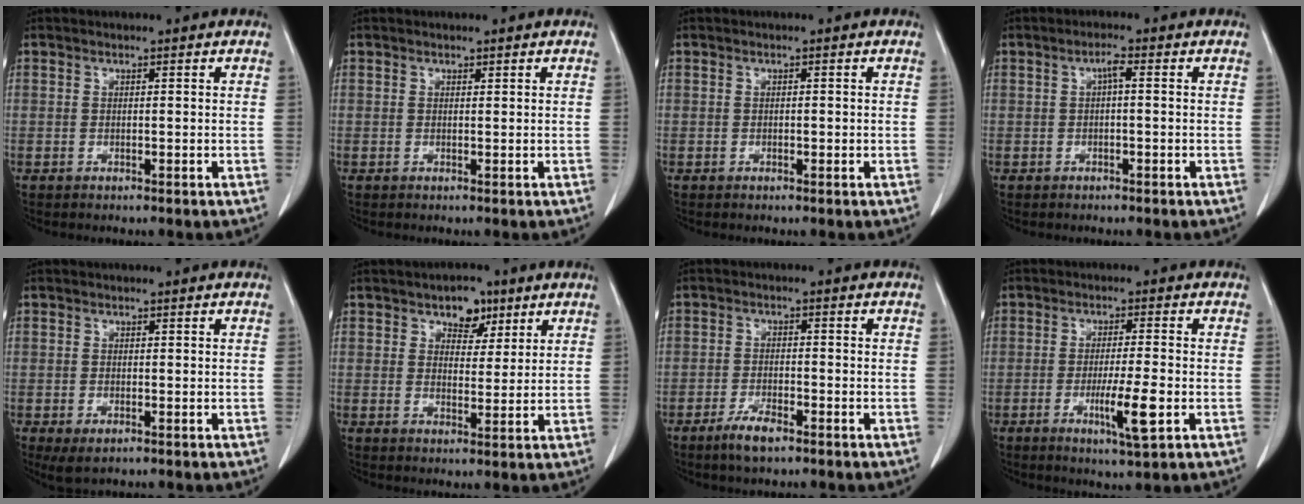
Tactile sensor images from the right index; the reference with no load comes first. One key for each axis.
{"total": 0.0}
{"total": 0.6, "fx": -0.1, "fy": 0.2, "fz": 0.5, "tx": -0.010, "ty": 0.000, "tz": 0.000}
{"total": 1.7, "fx": 0.2, "fy": 0.3, "fz": 1.7, "tx": -0.031, "ty": 0.004, "tz": 0.003}
{"total": 2.8, "fx": -1.4, "fy": 1.3, "fz": 2.1, "tx": -0.043, "ty": -0.007, "tz": -0.014}
{"total": 5.1, "fx": 3.1, "fy": 3.2, "fz": 2.7, "tx": -0.030, "ty": 0.008, "tz": 0.047}
{"total": 4.1, "fx": -2.8, "fy": 1.0, "fz": 2.7, "tx": -0.057, "ty": -0.002, "tz": -0.051}
{"total": 6.9, "fx": -2.2, "fy": 0.0, "fz": 6.5, "tx": -0.113, "ty": -0.014, "tz": -0.034}